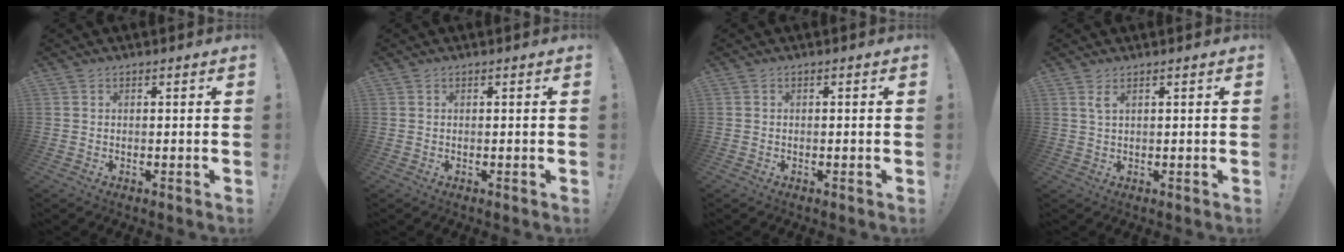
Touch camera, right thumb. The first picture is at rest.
{"total": 0.0}
{"total": 0.6, "force": [-0.5, -0.1, 0.3], "torque": [-0.007, -0.001, -0.008]}
{"total": 2.3, "force": [1.3, 0.6, 1.8], "torque": [-0.036, 0.000, 0.023]}